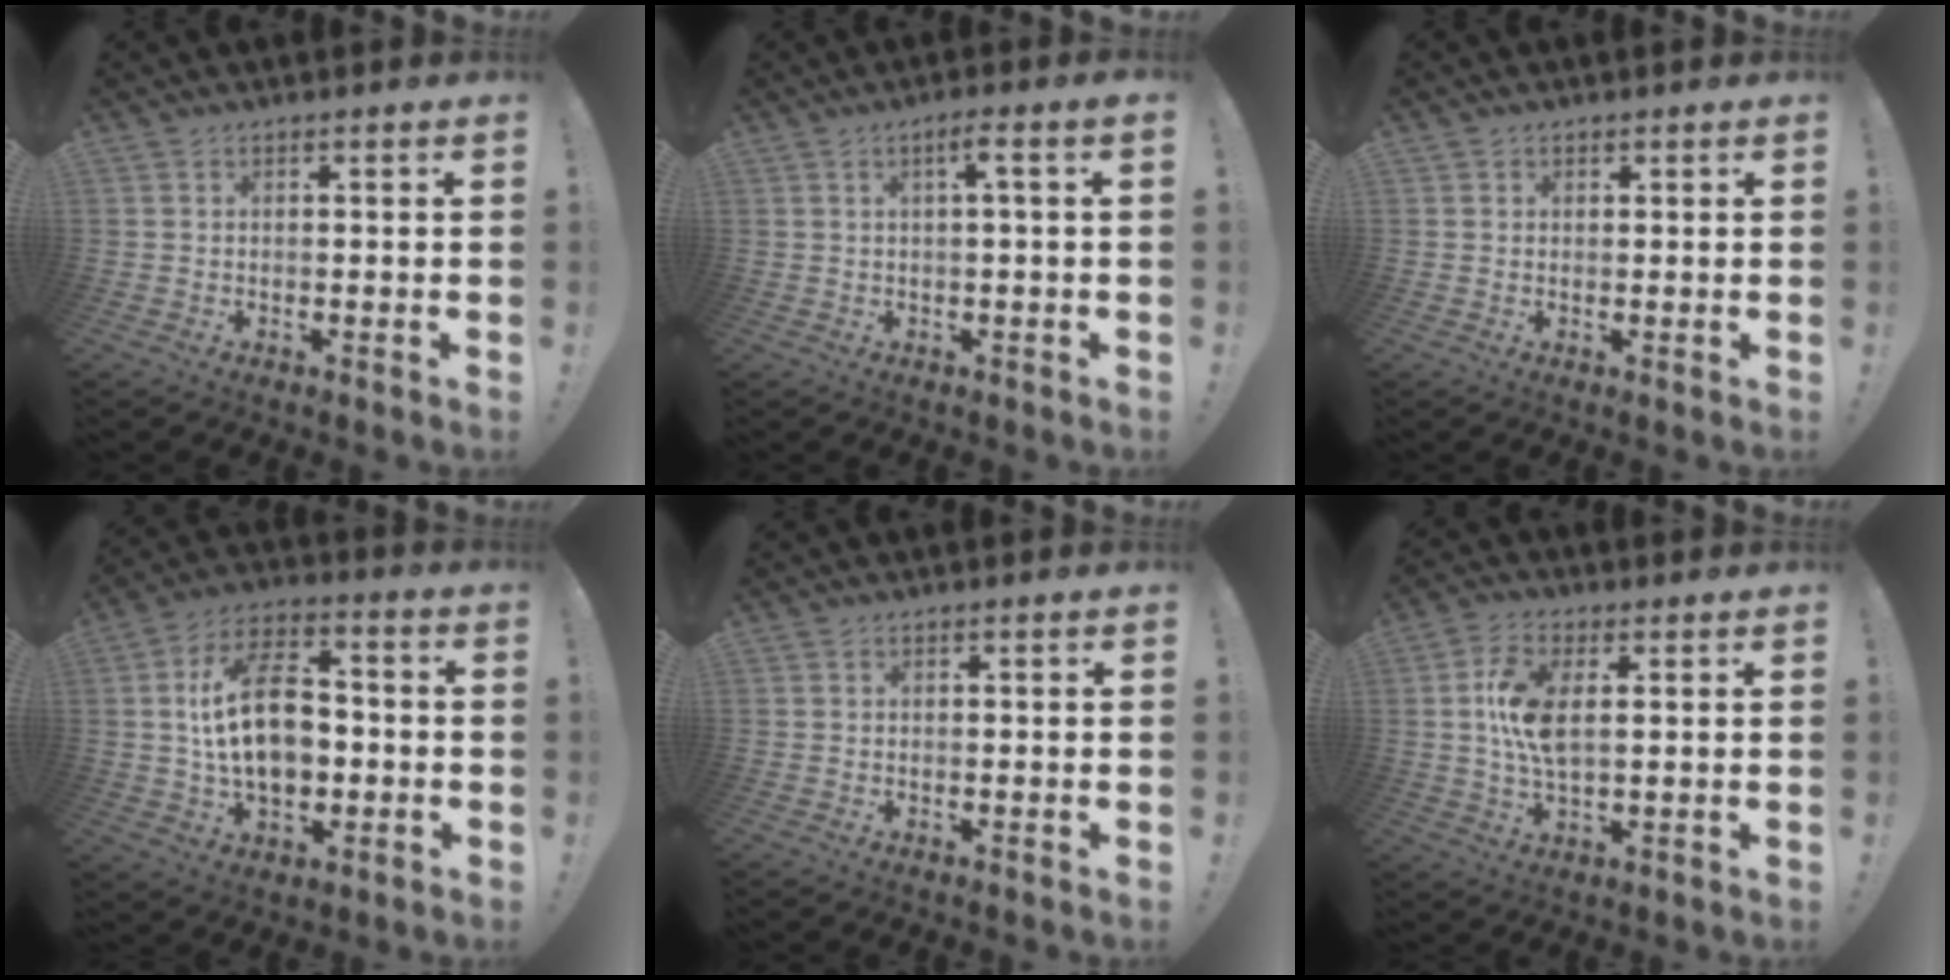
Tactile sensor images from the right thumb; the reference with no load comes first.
{"total": 3.6, "force": [0.8, -0.3, 3.4], "torque": [-0.053, -0.004, 0.006]}
{"total": 1.0, "force": [0.7, 0.8, 0.1], "torque": [0.004, -0.003, 0.012]}
{"total": 18.6, "force": [-0.4, 11.9, 14.3], "torque": [-0.245, 0.011, -0.006]}
{"total": 0.0}
{"total": 10.5, "force": [1.6, 5.2, 9.0], "torque": [-0.168, -0.009, 0.025]}